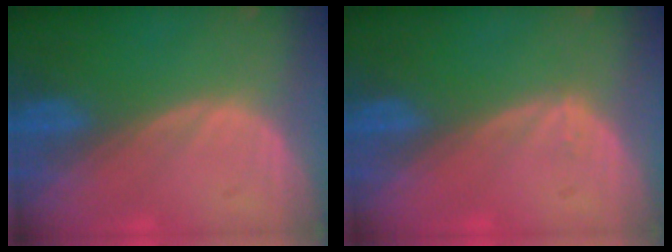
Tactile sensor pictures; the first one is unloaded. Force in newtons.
{"total": 0.6, "press": 0.4, "slide": 0.5}